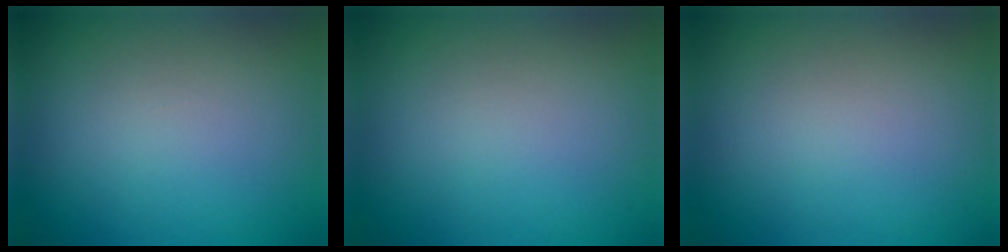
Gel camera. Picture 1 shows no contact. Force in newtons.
{"total": 0.0}
{"total": 0.0}